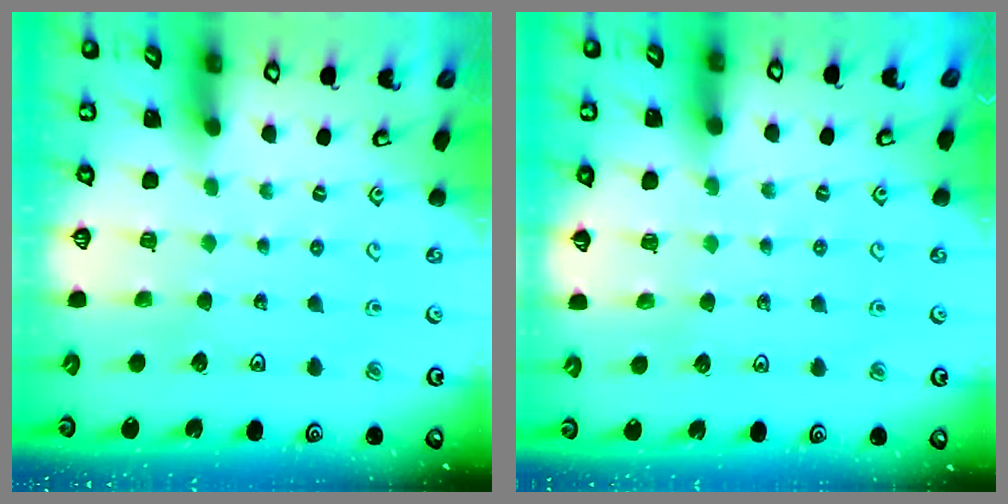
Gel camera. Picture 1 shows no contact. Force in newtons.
{"total": 4.7, "press": 4.5, "slide": 1.2}